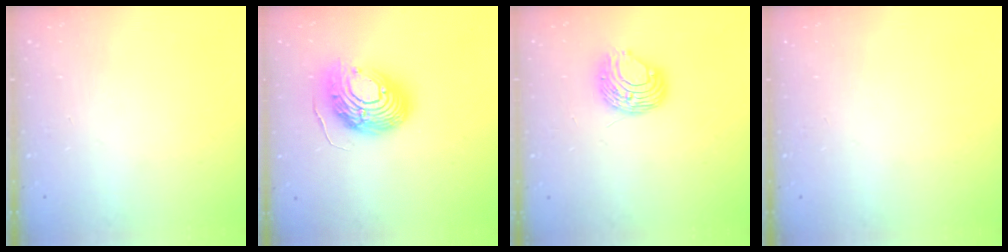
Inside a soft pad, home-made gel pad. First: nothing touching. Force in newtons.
{"total": 17.3, "press": 17.2, "slide": 1.6}
{"total": 8.9, "press": 8.9, "slide": 0.7}
{"total": 0.0}